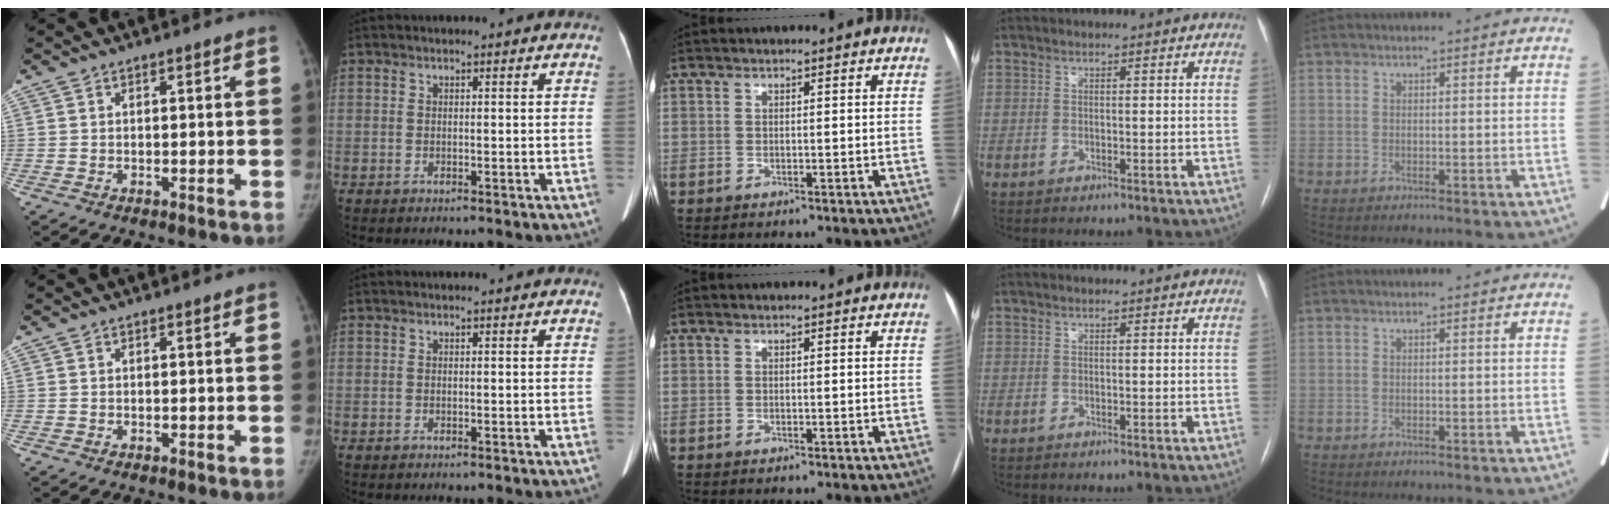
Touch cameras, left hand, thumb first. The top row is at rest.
{}